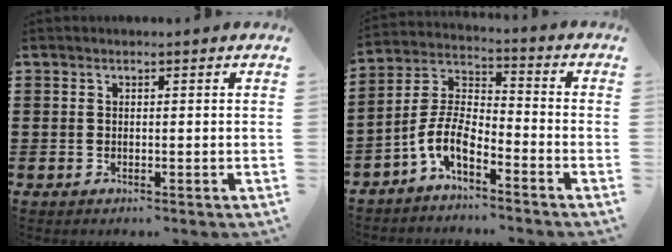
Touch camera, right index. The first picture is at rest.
{"total": 6.8, "force": [-4.7, 2.4, 4.3], "torque": [-0.121, -0.015, -0.101]}